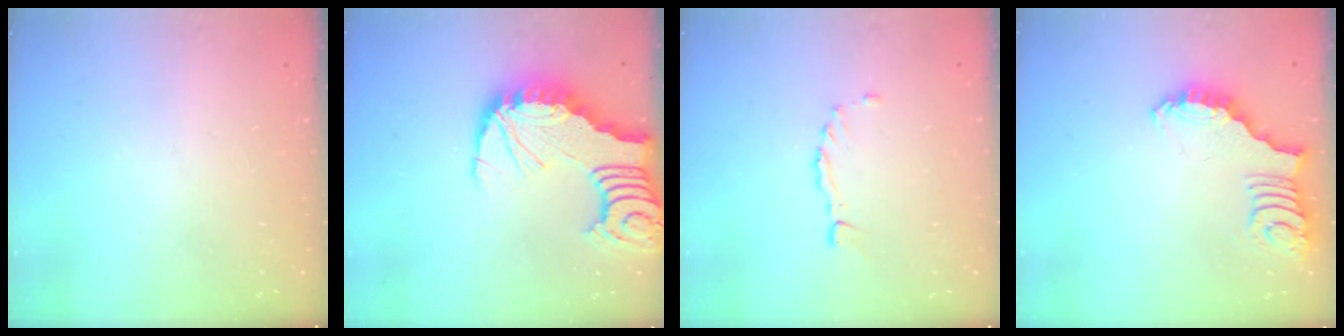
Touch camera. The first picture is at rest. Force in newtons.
{"total": 8.1, "press": 8.0, "slide": 0.8}
{"total": 1.7, "press": 1.7, "slide": 0.2}
{"total": 2.7, "press": 2.7, "slide": 0.5}